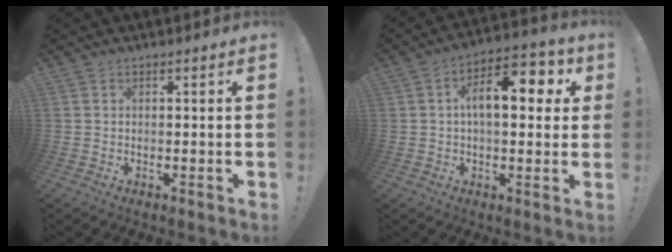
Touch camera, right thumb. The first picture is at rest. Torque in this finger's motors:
{"motor_torque": [1.20, 1.56, 1.37, -0.05, 0.09]}